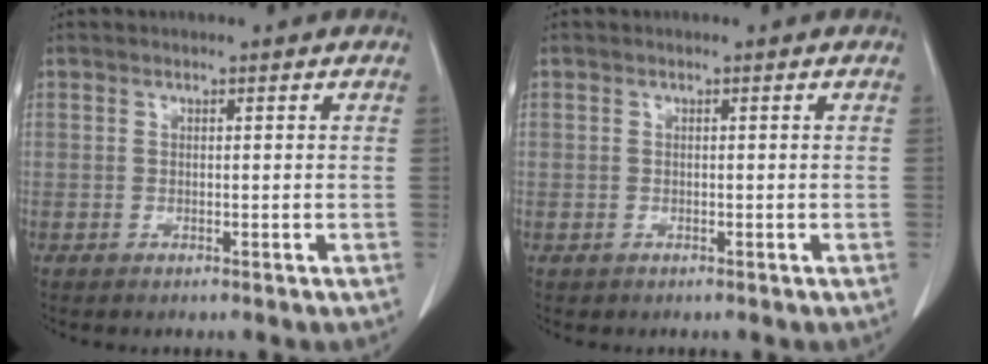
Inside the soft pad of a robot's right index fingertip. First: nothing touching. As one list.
[{"total": 0.6, "force": [-0.2, 0.6, -0.1], "torque": [0.006, 0.007, -0.006]}]